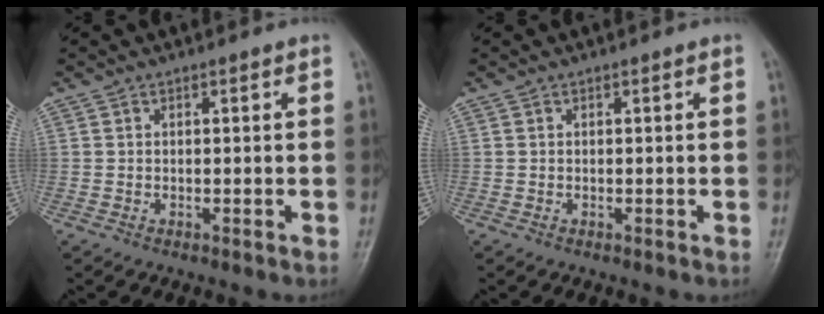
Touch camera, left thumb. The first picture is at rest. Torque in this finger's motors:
{"motor_torque": [0.00, 0.00, 0.12, -0.13, 0.00]}